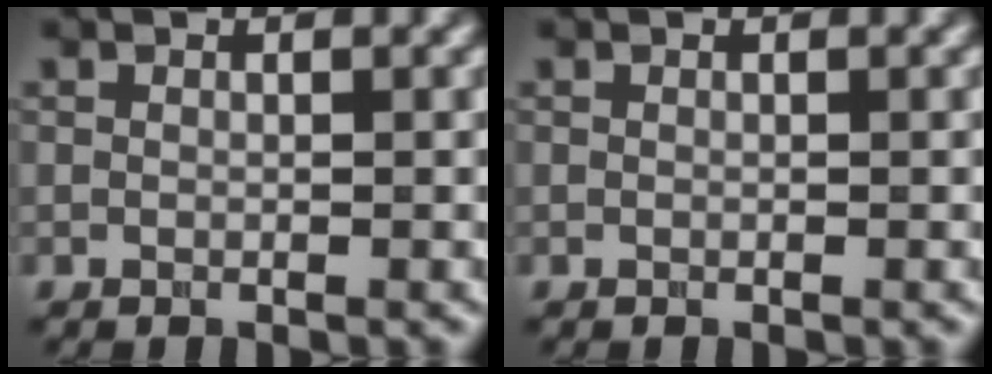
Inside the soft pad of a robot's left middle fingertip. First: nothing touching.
{"total": 0.0}